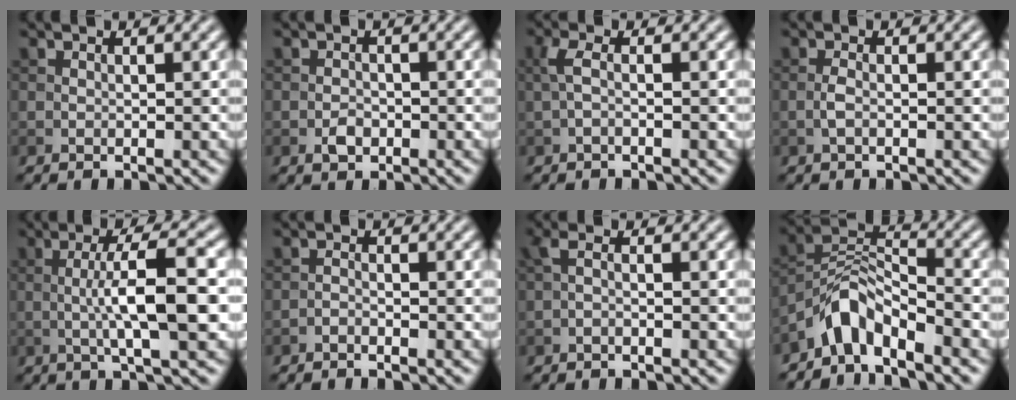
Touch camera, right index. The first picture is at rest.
{"total": 1.4, "force": [-0.6, 1.0, 0.8], "torque": [-0.012, 0.001, -0.012]}
{"total": 1.7, "force": [-0.3, 0.5, 1.5], "torque": [-0.038, 0.004, -0.010]}
{"total": 1.1, "force": [-0.5, 0.4, 0.9], "torque": [-0.021, 0.001, -0.012]}
{"total": 7.0, "force": [-0.4, 1.3, 6.9], "torque": [-0.115, 0.009, -0.008]}
{"total": 1.0, "force": [-0.9, 0.2, 0.4], "torque": [-0.011, 0.002, -0.020]}
{"total": 1.4, "force": [-0.4, 0.3, 1.3], "torque": [-0.032, 0.001, -0.012]}
{"total": 4.8, "force": [-3.9, 1.6, 2.4], "torque": [-0.034, 0.009, -0.084]}